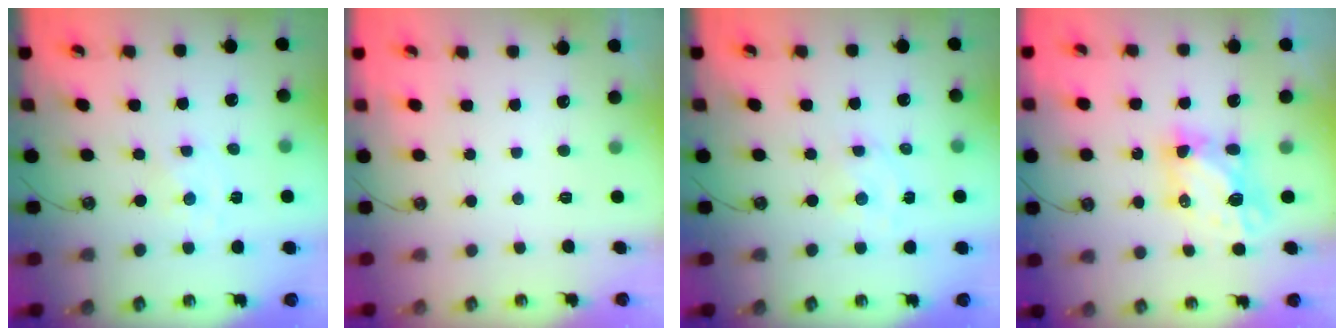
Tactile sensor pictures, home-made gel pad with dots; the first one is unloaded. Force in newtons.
{"total": 0.0}
{"total": 2.3, "press": 2.3, "slide": 0.3}
{"total": 6.1, "press": 6.1, "slide": 0.6}